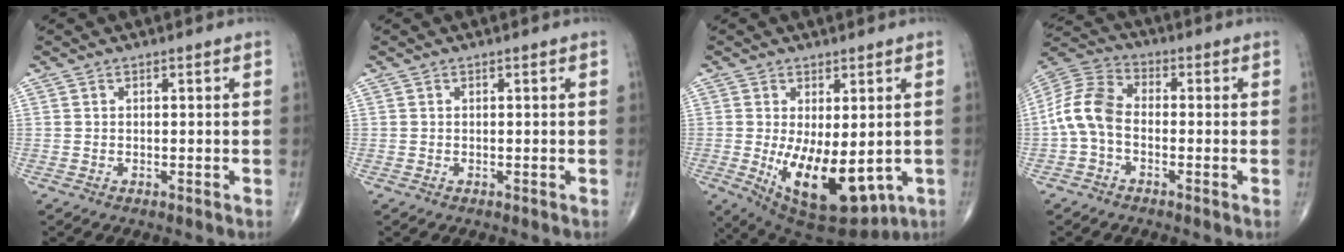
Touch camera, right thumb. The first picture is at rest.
{"total": 0.0}
{"total": 15.1, "force": [-2.8, 7.4, 12.9], "torque": [-0.202, -0.026, -0.016]}
{"total": 9.6, "force": [-1.6, 6.2, 7.1], "torque": [-0.142, 0.029, -0.047]}